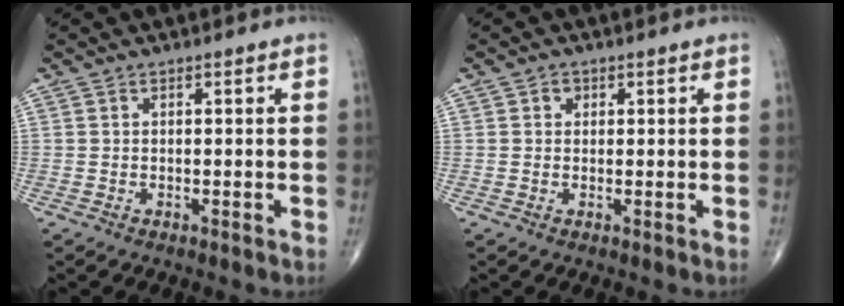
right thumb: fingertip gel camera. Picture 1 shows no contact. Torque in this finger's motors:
{"motor_torque": [0.07, 0.29, 0.19, 0.04, -0.02]}